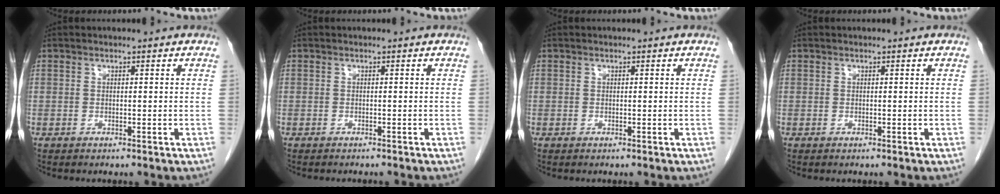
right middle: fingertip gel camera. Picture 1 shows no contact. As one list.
[{"total": 2.5, "force": [-2.3, 0.5, 0.9], "torque": [-0.015, -0.003, -0.026]}, {"total": 0.0}, {"total": 0.0}]